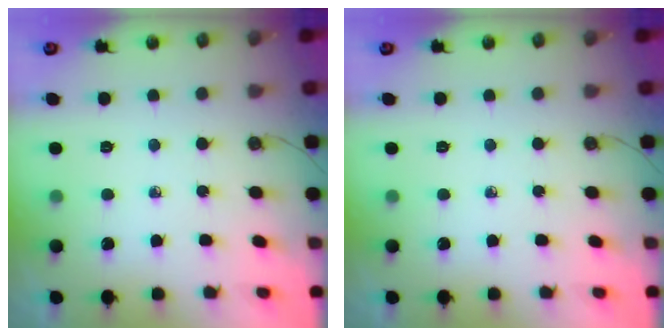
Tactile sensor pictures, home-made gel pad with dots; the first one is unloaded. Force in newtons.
{"total": 0.0}